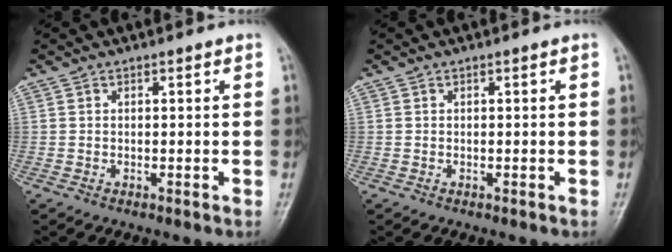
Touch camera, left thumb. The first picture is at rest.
{"total": 0.0}